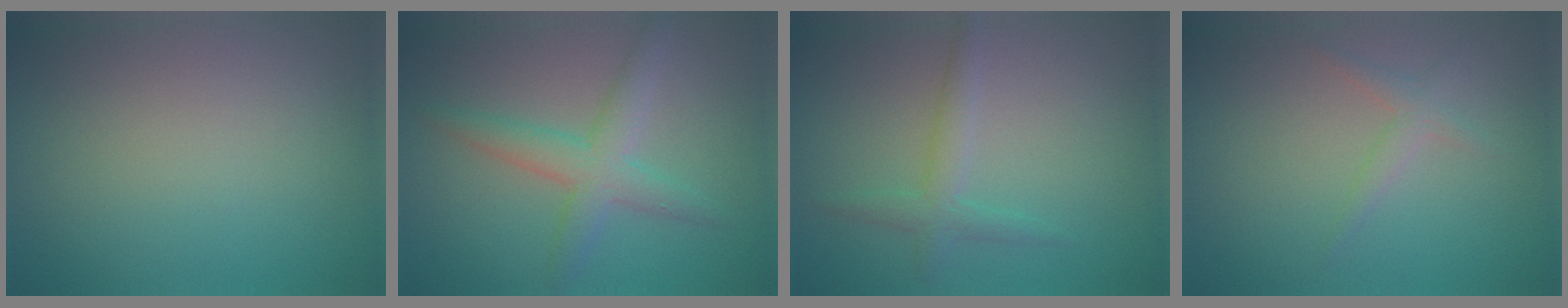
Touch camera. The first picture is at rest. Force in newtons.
{"total": 3.9, "press": 3.9, "slide": 0.1}
{"total": 2.3, "press": 2.3, "slide": 0.1}
{"total": 1.4, "press": 1.4, "slide": 0.1}